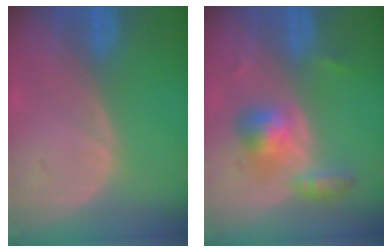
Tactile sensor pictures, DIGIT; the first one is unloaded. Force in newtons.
{"total": 5.4, "press": 5.3, "slide": 1.4}